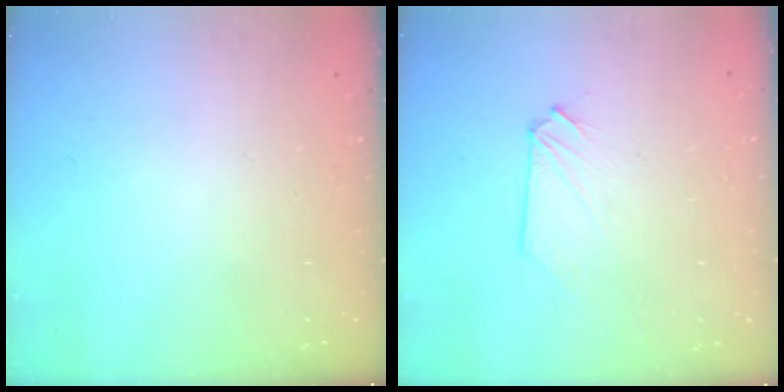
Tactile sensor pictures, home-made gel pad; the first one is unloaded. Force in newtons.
{"total": 0.8, "press": 0.8, "slide": 0.2}